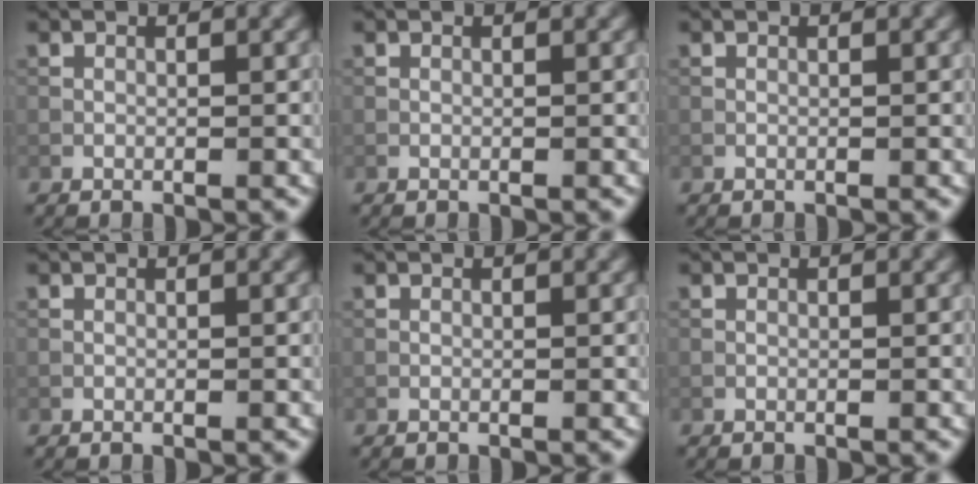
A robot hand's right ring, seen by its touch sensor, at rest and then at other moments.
{"total": 0.0}
{"total": 0.0}
{"total": 0.0}
{"total": 0.0}
{"total": 0.0}